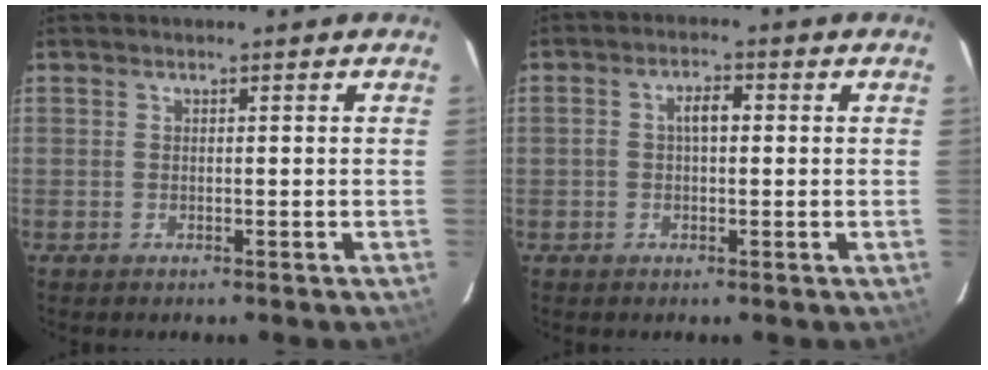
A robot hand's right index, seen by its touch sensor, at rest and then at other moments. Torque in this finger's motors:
{"motor_torque": [0.10, -0.04, 0.04, 0.06]}